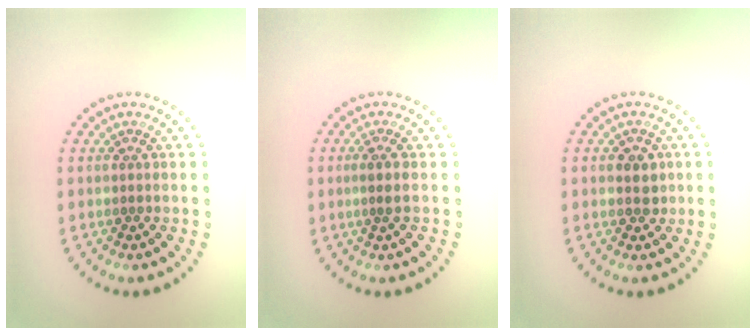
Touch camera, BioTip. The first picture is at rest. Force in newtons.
{"total": 0.9, "press": 0.7, "slide": 0.6}
{"total": 1.8, "press": 1.7, "slide": 0.4}